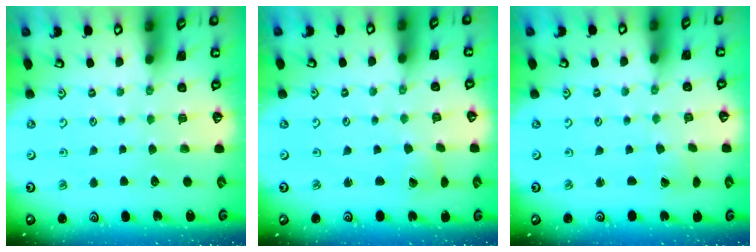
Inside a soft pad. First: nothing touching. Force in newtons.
{"total": 1.8, "press": 1.8, "slide": 0.1}
{"total": 0.0}